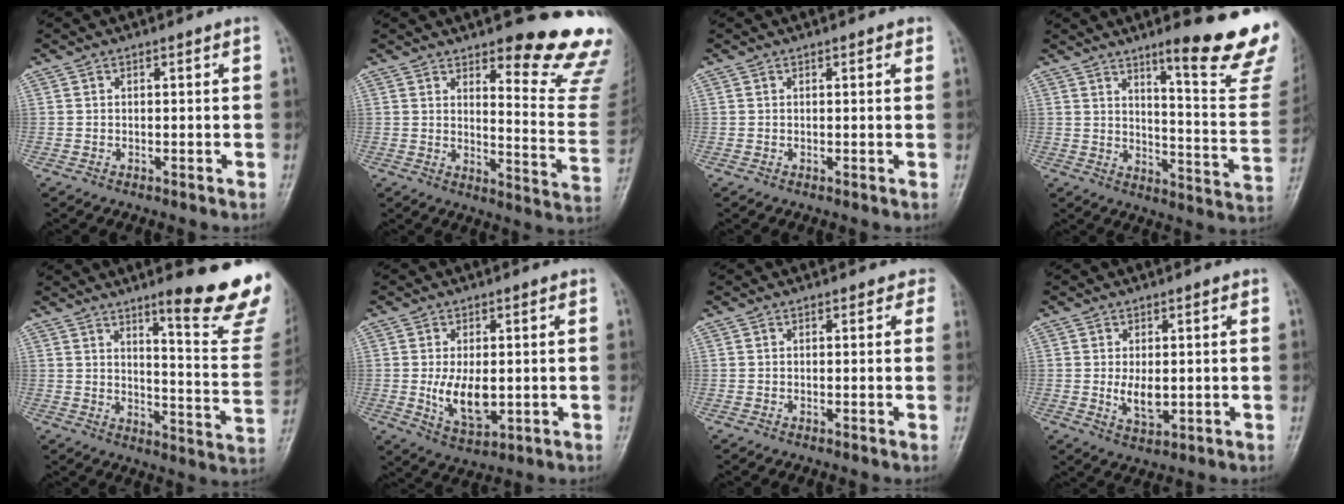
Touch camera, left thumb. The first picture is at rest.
{"total": 17.7, "force": [13.0, 4.3, 11.3], "torque": [-0.098, -0.107, 0.158]}
{"total": 1.1, "force": [0.6, 0.4, 0.8], "torque": [-0.008, 0.000, 0.005]}
{"total": 18.5, "force": [12.7, 2.4, 13.1], "torque": [-0.132, -0.096, 0.172]}
{"total": 18.0, "force": [12.5, 2.3, 12.8], "torque": [-0.126, -0.096, 0.167]}
{"total": 8.0, "force": [-0.5, 4.4, 6.7], "torque": [-0.108, -0.016, -0.001]}
{"total": 1.4, "force": [0.7, 1.1, 0.5], "torque": [0.015, -0.002, -0.005]}
{"total": 4.7, "force": [-0.1, 2.6, 3.9], "torque": [-0.059, -0.010, 0.004]}